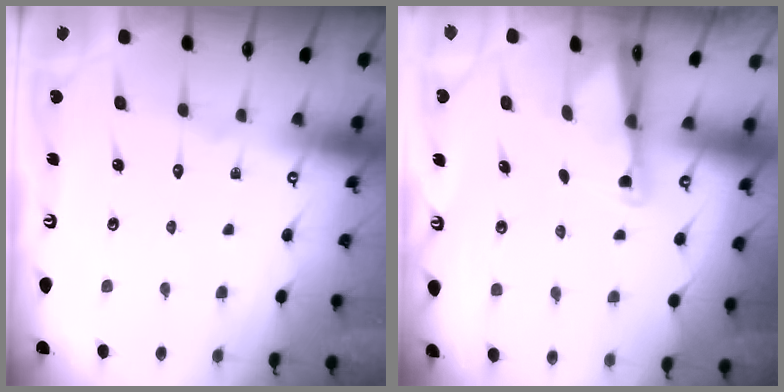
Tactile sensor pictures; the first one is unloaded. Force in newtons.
{"total": 2.0, "press": 1.9, "slide": 0.4}